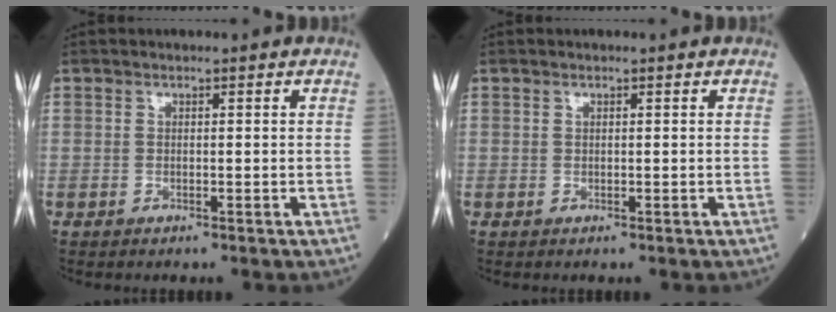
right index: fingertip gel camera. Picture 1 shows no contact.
{"total": 0.0}